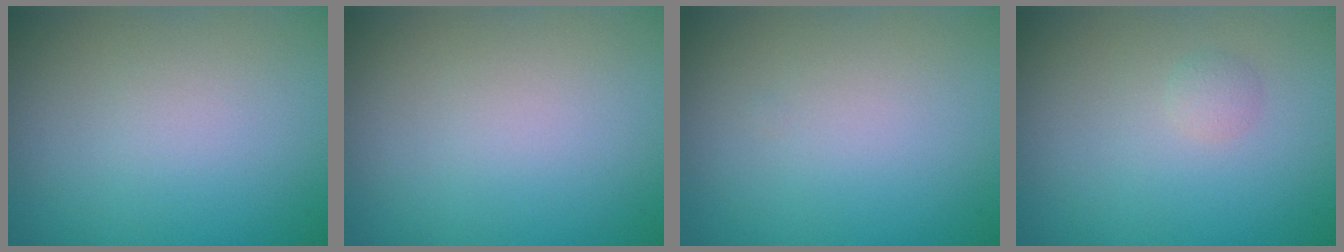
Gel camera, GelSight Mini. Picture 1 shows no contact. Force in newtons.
{"total": 0.0}
{"total": 0.0}
{"total": 0.7, "press": 0.7, "slide": 0.0}